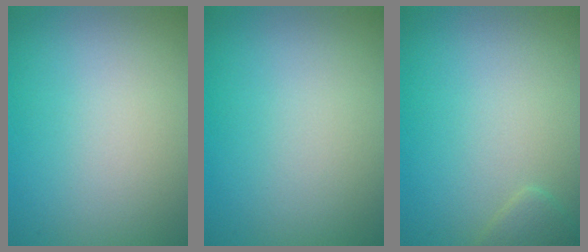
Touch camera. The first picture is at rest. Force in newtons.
{"total": 0.0}
{"total": 1.1, "press": 1.1, "slide": 0.1}